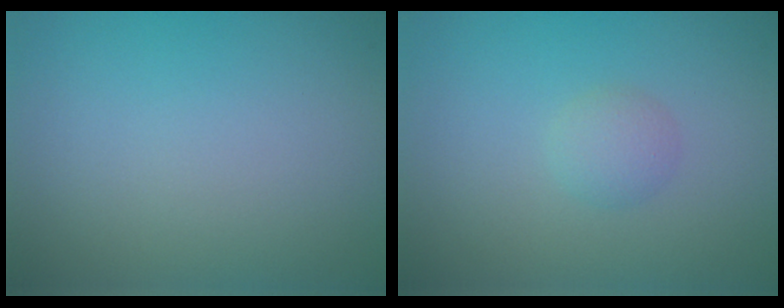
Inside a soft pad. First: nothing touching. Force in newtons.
{"total": 1.4, "press": 1.4, "slide": 0.1}